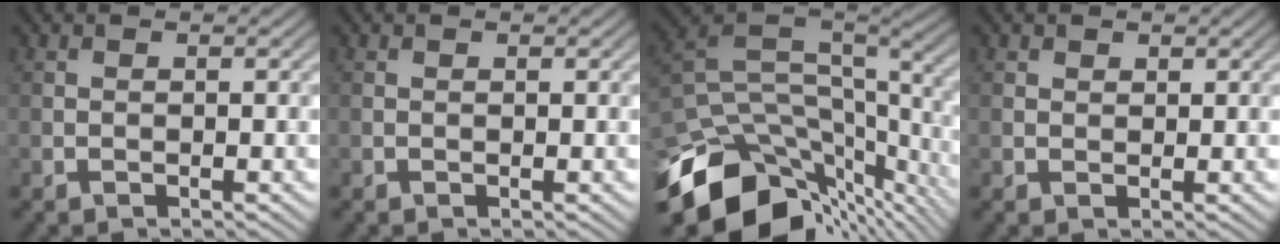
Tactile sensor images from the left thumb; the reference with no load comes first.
{"total": 0.0}
{"total": 14.4, "force": [-7.3, 7.9, 9.6], "torque": [-0.210, -0.019, -0.119]}
{"total": 1.2, "force": [0.8, 0.9, 0.2], "torque": [-0.003, -0.002, 0.014]}